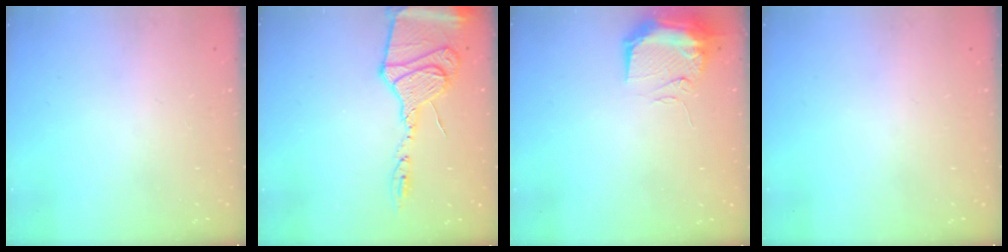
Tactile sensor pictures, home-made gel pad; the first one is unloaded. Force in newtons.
{"total": 15.2, "press": 15.2, "slide": 1.4}
{"total": 10.7, "press": 10.6, "slide": 1.7}
{"total": 0.0}